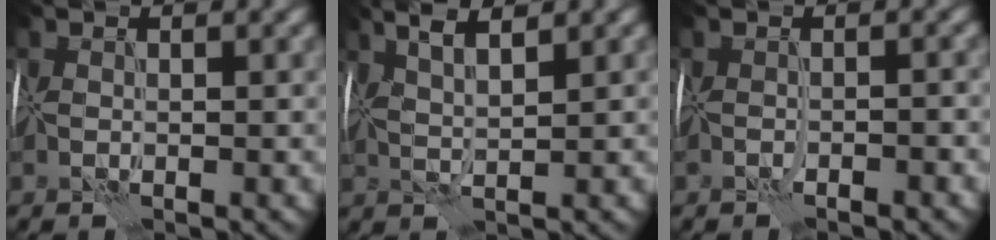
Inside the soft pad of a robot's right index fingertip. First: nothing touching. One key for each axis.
{"total": 4.0, "fx": 2.3, "fy": 0.8, "fz": 3.1, "tx": -0.053, "ty": 0.010, "tz": 0.027}
{"total": 1.5, "fx": -1.3, "fy": -0.1, "fz": 0.8, "tx": -0.012, "ty": -0.005, "tz": -0.023}